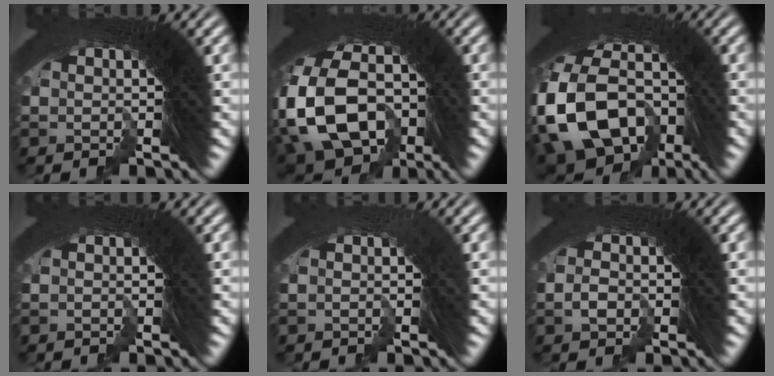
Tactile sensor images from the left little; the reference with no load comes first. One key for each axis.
{"total": 15.0, "fx": -4.1, "fy": 11.9, "fz": 8.1, "tx": -0.179, "ty": -0.054, "tz": -0.062}
{"total": 16.9, "fx": -5.4, "fy": 13.2, "fz": 9.2, "tx": -0.201, "ty": -0.073, "tz": -0.075}
{"total": 1.9, "fx": -0.9, "fy": -0.6, "fz": -1.5, "tx": 0.025, "ty": -0.005, "tz": -0.012}
{"total": 3.3, "fx": -1.8, "fy": -1.2, "fz": -2.5, "tx": 0.032, "ty": -0.013, "tz": -0.023}
{"total": 2.9, "fx": -2.5, "fy": 0.5, "fz": -1.5, "tx": 0.033, "ty": -0.015, "tz": -0.035}